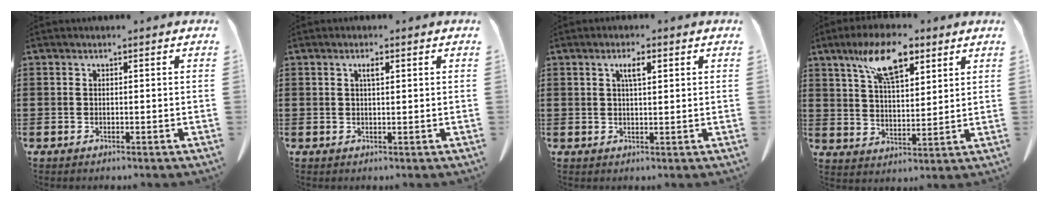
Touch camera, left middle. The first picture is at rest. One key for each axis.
{"total": 1.6, "fx": 0.6, "fy": 0.4, "fz": 1.5, "tx": -0.030, "ty": 0.003, "tz": 0.009}
{"total": 2.9, "fx": 1.2, "fy": 0.8, "fz": 2.5, "tx": -0.044, "ty": 0.003, "tz": 0.016}
{"total": 10.9, "fx": 6.9, "fy": 4.1, "fz": 7.4, "tx": -0.144, "ty": -0.008, "tz": 0.121}